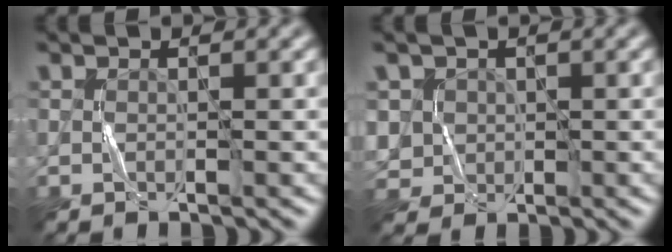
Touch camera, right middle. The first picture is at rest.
{"total": 3.4, "force": [0.6, 3.3, 0.9], "torque": [-0.028, 0.007, 0.021]}